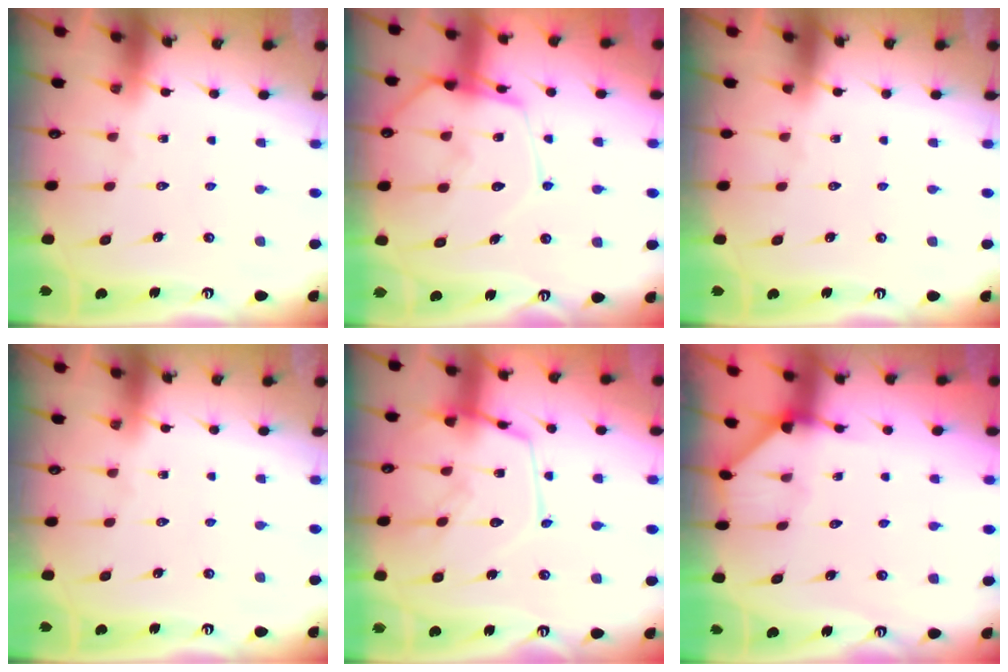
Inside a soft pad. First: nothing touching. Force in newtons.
{"total": 14.2, "press": 14.2, "slide": 1.2}
{"total": 0.0}
{"total": 0.0}
{"total": 15.6, "press": 15.5, "slide": 1.3}
{"total": 2.5, "press": 2.5, "slide": 0.2}